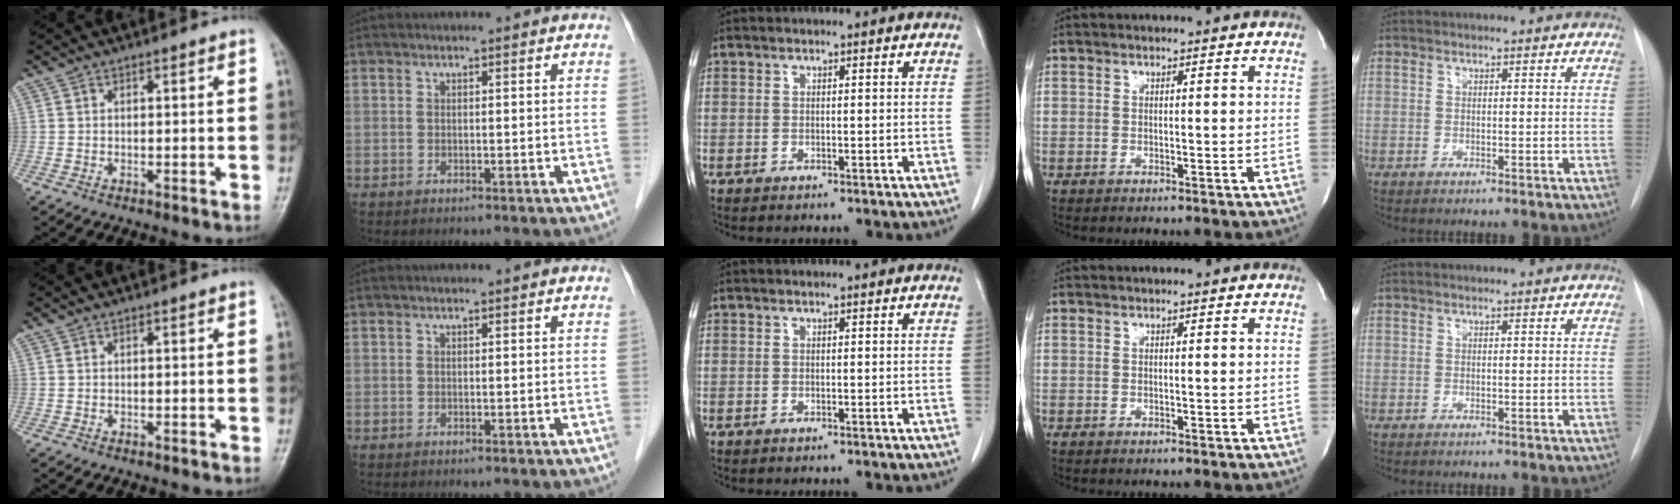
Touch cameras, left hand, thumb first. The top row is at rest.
{}